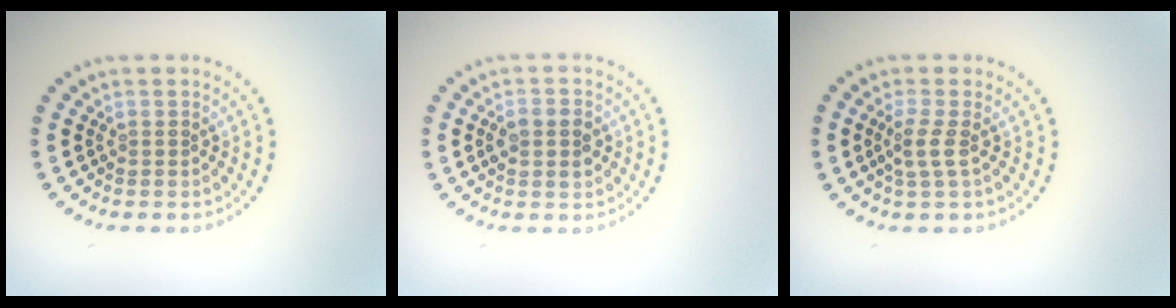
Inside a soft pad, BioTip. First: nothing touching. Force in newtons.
{"total": 2.9, "press": 2.9, "slide": 0.1}
{"total": 1.9, "press": 1.6, "slide": 1.0}